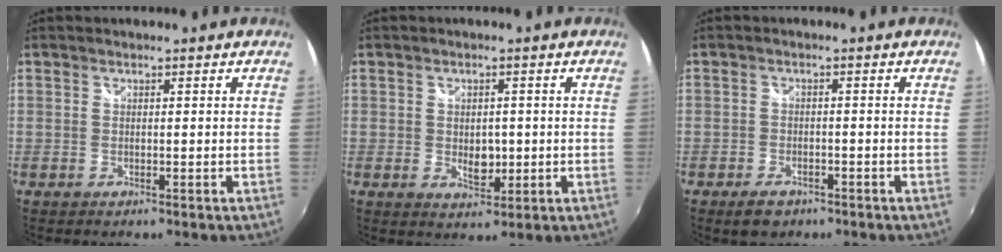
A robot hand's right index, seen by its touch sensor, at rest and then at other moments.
{"total": 4.2, "force": [-0.5, 2.8, 3.1], "torque": [-0.050, -0.006, -0.005]}
{"total": 4.3, "force": [-3.0, 2.5, 1.8], "torque": [-0.047, -0.005, -0.045]}